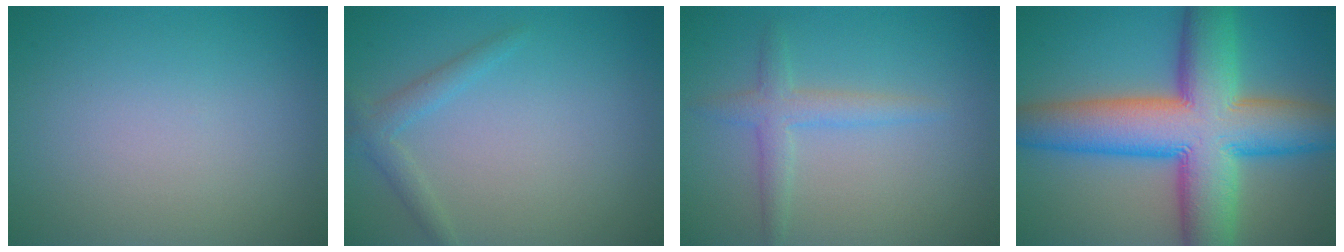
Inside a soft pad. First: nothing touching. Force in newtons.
{"total": 1.7, "press": 1.7, "slide": 0.1}
{"total": 2.3, "press": 2.3, "slide": 0.1}
{"total": 14.2, "press": 14.2, "slide": 0.4}